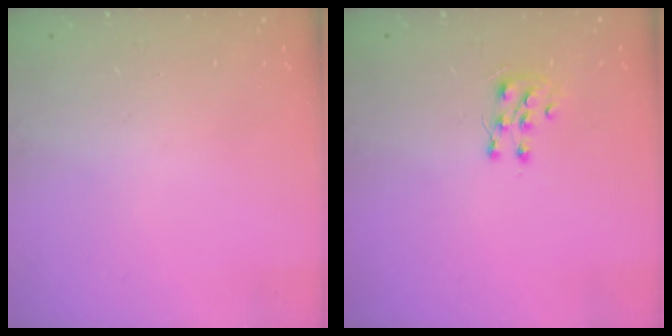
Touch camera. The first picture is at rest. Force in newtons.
{"total": 6.8, "press": 6.7, "slide": 0.6}